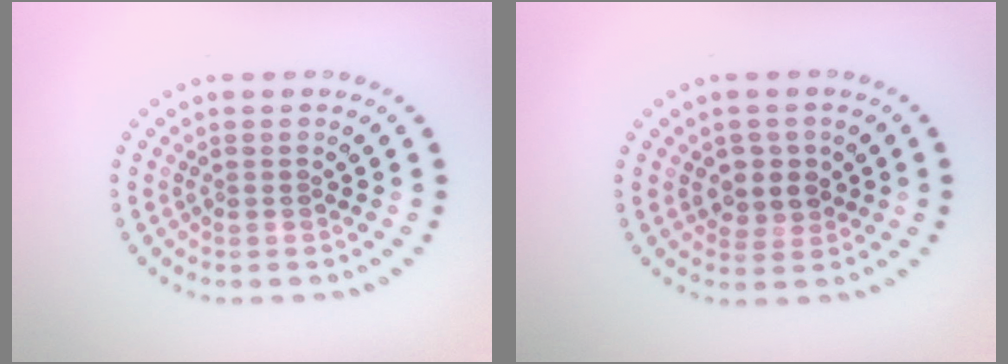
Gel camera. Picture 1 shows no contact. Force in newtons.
{"total": 2.5, "press": 2.3, "slide": 0.9}